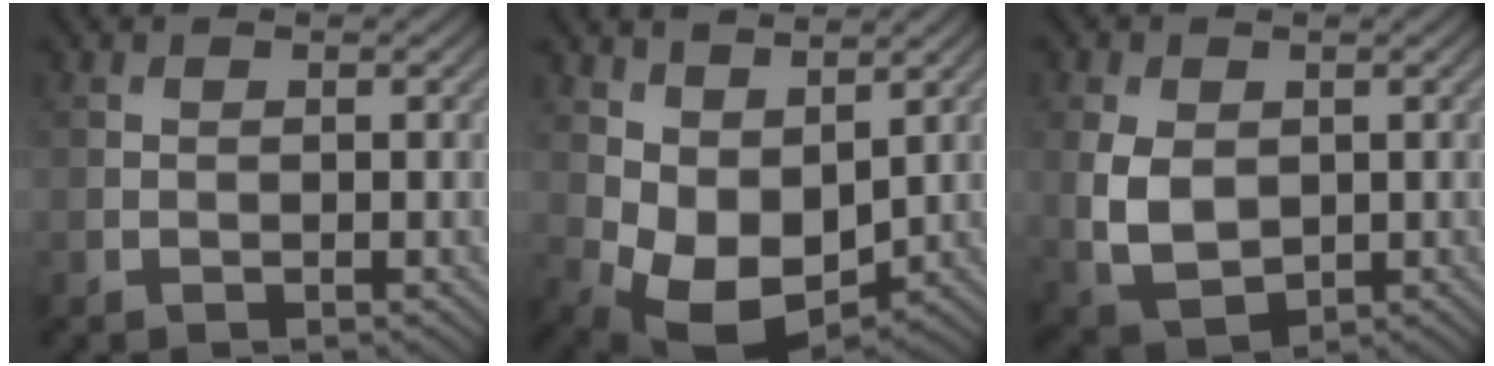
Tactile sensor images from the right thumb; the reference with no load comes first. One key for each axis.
{"total": 7.6, "fx": 1.6, "fy": 5.0, "fz": 5.5, "tx": -0.120, "ty": -0.018, "tz": 0.038}
{"total": 6.9, "fx": 0.2, "fy": 4.8, "fz": 5.0, "tx": -0.125, "ty": -0.009, "tz": 0.008}